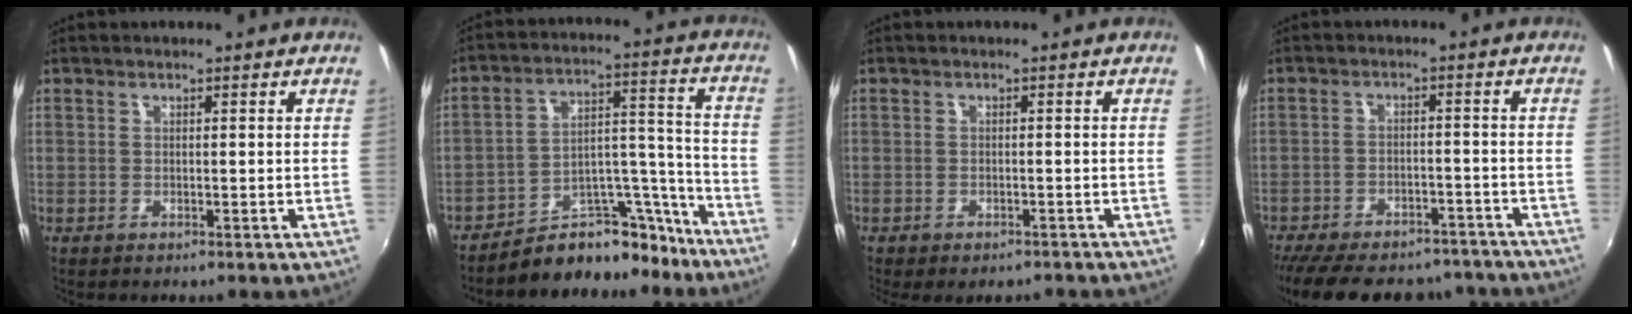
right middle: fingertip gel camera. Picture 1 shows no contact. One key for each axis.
{"total": 13.6, "fx": -12.1, "fy": 5.5, "fz": 3.1, "tx": -0.028, "ty": 0.068, "tz": -0.175}
{"total": 5.3, "fx": -4.2, "fy": 2.1, "fz": 2.4, "tx": -0.053, "ty": -0.024, "tz": -0.054}
{"total": 21.7, "fx": -18.2, "fy": 8.3, "fz": 8.4, "tx": -0.187, "ty": 0.003, "tz": -0.237}